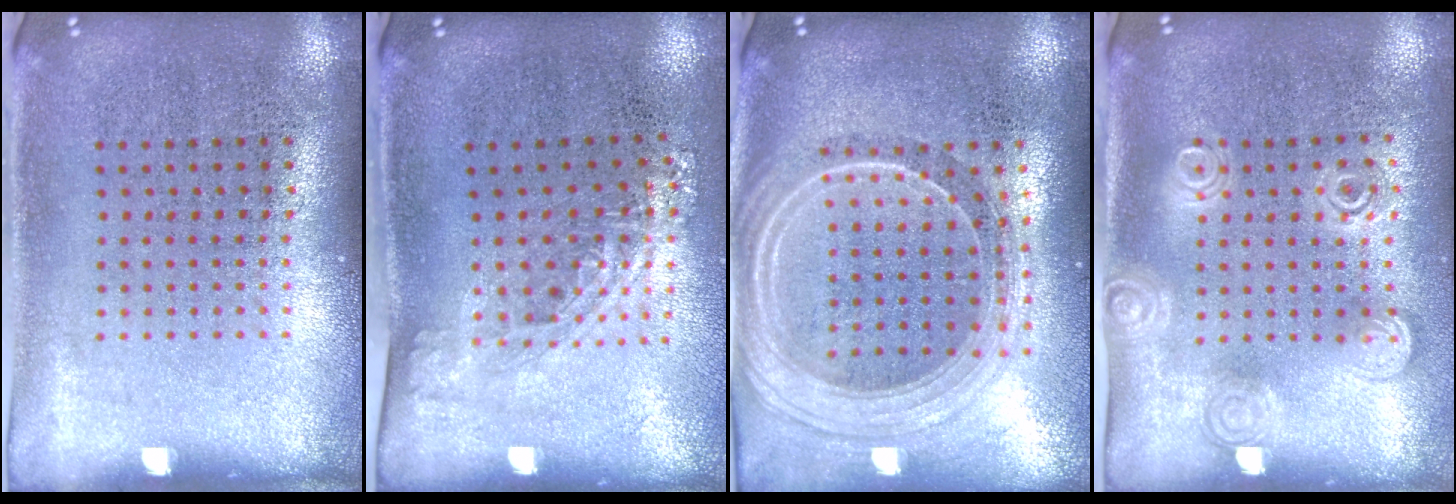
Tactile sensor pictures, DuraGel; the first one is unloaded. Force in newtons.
{"total": 1.4, "press": 1.0, "slide": 0.9}
{"total": 2.3, "press": 1.9, "slide": 1.3}
{"total": 1.7, "press": 1.4, "slide": 1.0}